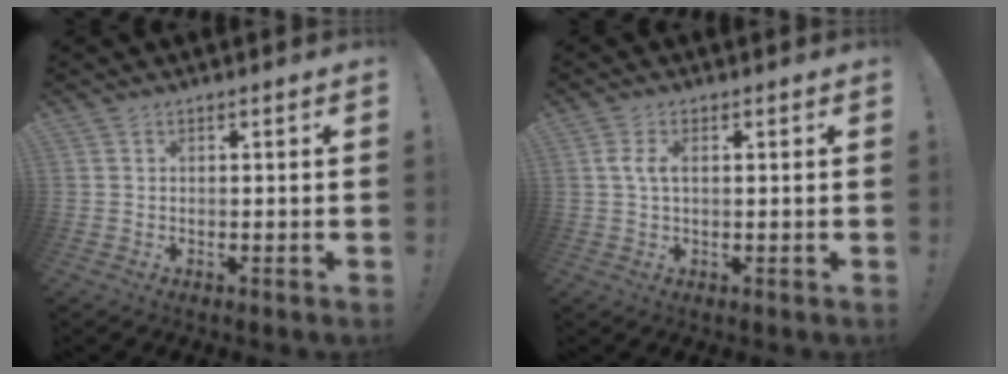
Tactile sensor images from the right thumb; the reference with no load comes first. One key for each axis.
{"total": 3.7, "fx": 0.5, "fy": 1.6, "fz": 3.3, "tx": -0.068, "ty": 0.006, "tz": 0.005}